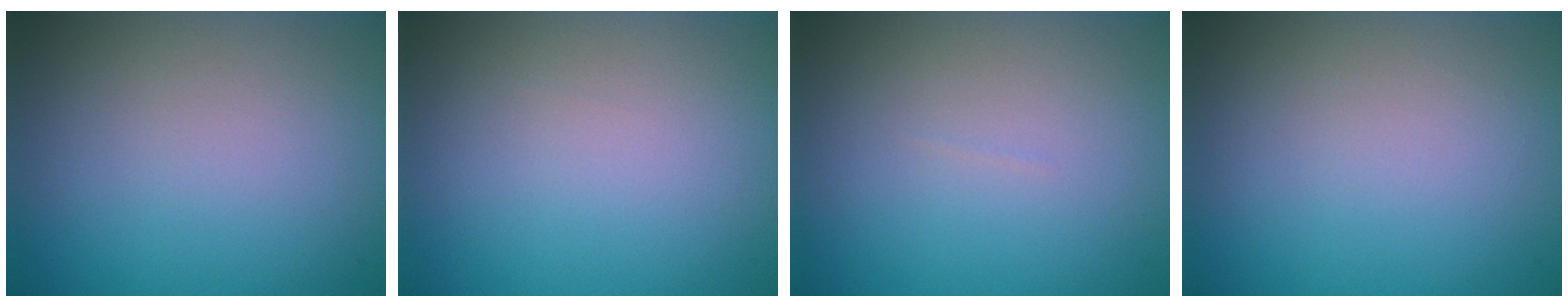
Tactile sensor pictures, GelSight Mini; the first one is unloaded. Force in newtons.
{"total": 0.0}
{"total": 0.0}
{"total": 0.0}